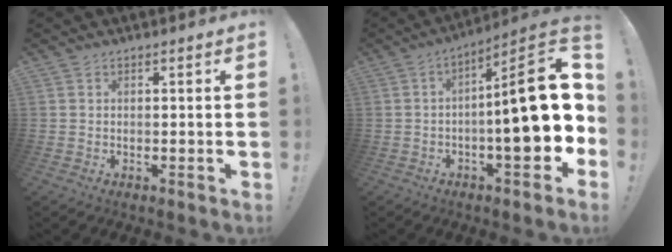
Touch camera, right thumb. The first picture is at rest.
{"total": 21.7, "force": [-0.8, 6.0, 20.9], "torque": [-0.280, 0.004, -0.011]}